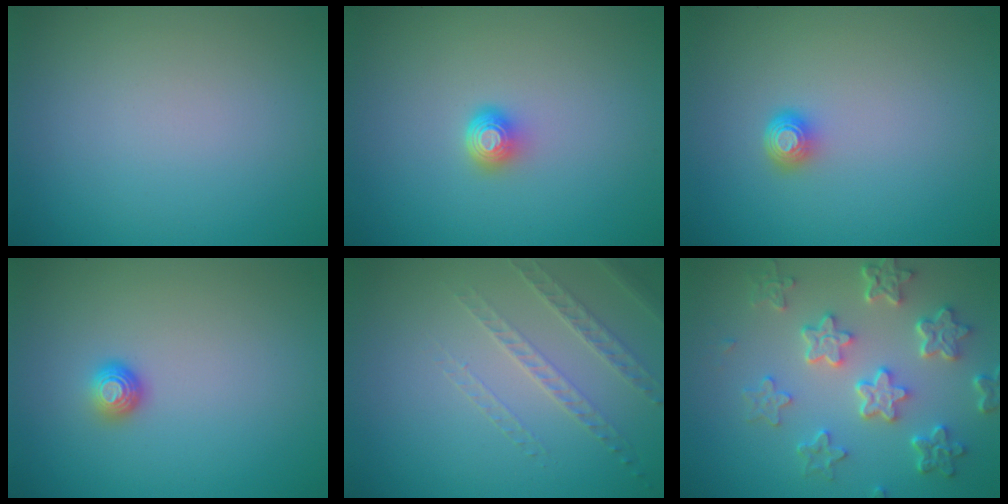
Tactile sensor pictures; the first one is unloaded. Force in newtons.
{"total": 1.6, "press": 1.2, "slide": 1.1}
{"total": 1.6, "press": 1.2, "slide": 1.2}
{"total": 1.3, "press": 1.0, "slide": 0.9}
{"total": 1.6, "press": 1.3, "slide": 0.9}
{"total": 6.1, "press": 4.6, "slide": 4.0}